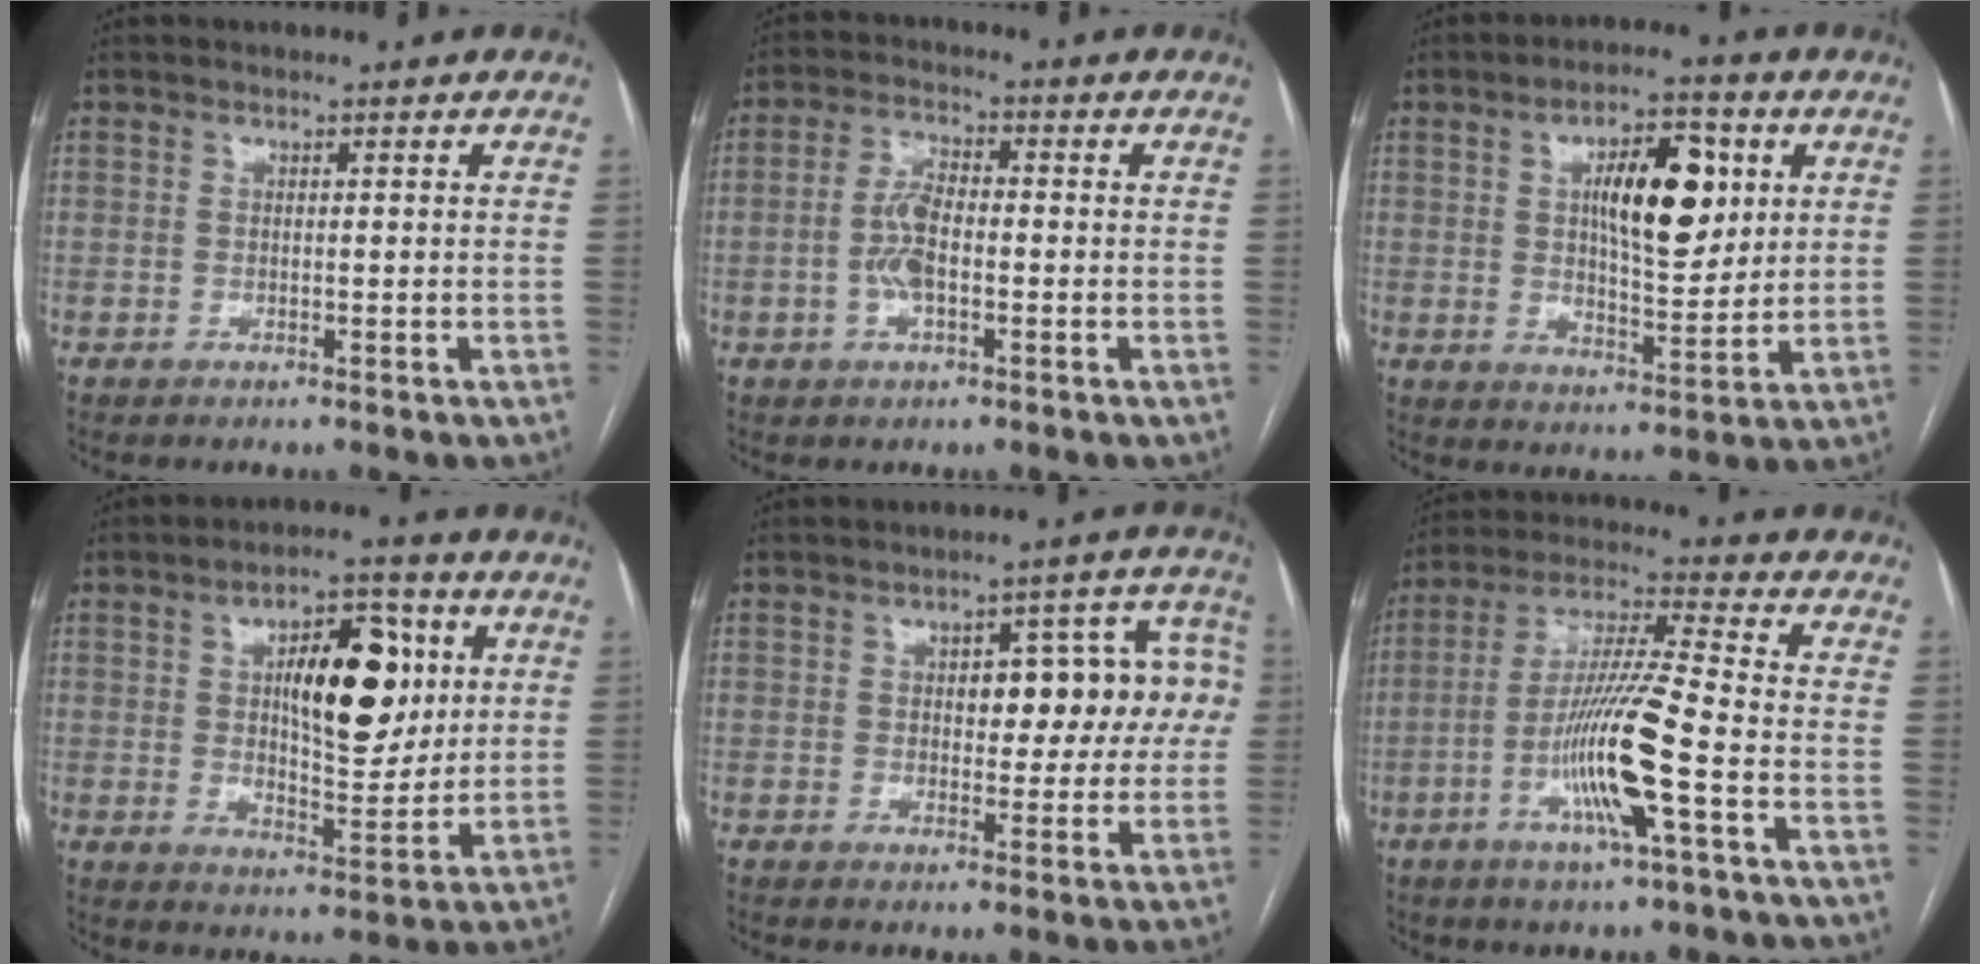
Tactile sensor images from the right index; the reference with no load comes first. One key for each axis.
{"total": 5.6, "fx": -1.2, "fy": 2.2, "fz": 5.1, "tx": -0.109, "ty": 0.008, "tz": -0.024}
{"total": 11.9, "fx": 3.4, "fy": 4.4, "fz": 10.5, "tx": -0.170, "ty": 0.012, "tz": 0.057}
{"total": 13.3, "fx": 3.5, "fy": 5.3, "fz": 11.7, "tx": -0.179, "ty": 0.015, "tz": 0.059}
{"total": 10.4, "fx": 1.3, "fy": 5.0, "fz": 9.1, "tx": -0.094, "ty": 0.042, "tz": 0.020}
{"total": 13.1, "fx": -4.4, "fy": 0.0, "fz": 12.4, "tx": -0.243, "ty": -0.003, "tz": -0.087}